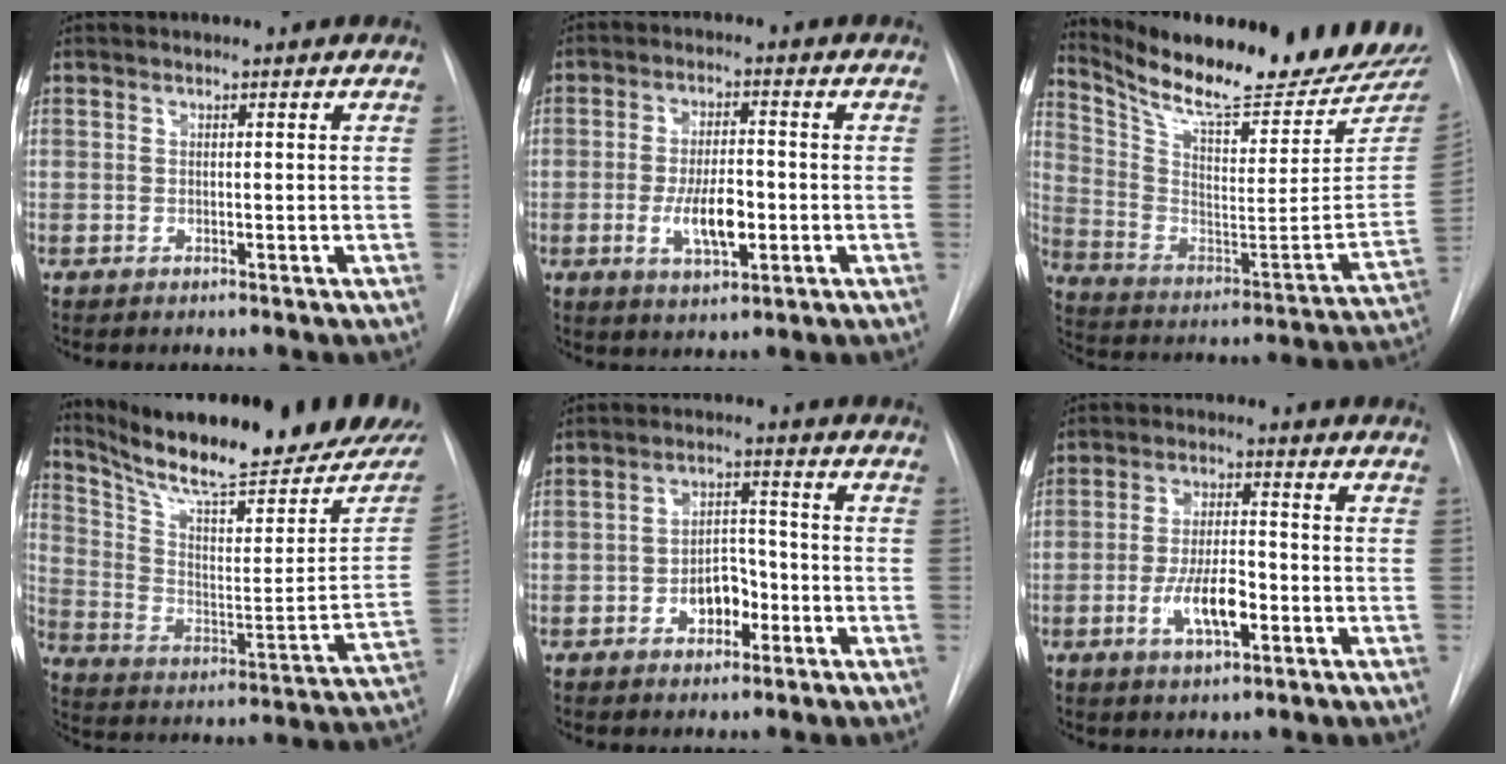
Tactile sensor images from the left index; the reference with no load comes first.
{"total": 7.2, "force": [-1.7, 2.7, 6.5], "torque": [-0.120, -0.003, -0.025]}
{"total": 25.5, "force": [23.3, 2.5, 10.0], "torque": [-0.179, -0.086, 0.335]}
{"total": 27.0, "force": [22.8, 3.1, 14.1], "torque": [-0.229, -0.061, 0.324]}
{"total": 5.7, "force": [-2.3, 3.5, 3.9], "torque": [-0.062, 0.018, -0.036]}
{"total": 7.5, "force": [-2.6, 2.5, 6.5], "torque": [-0.125, 0.001, -0.043]}